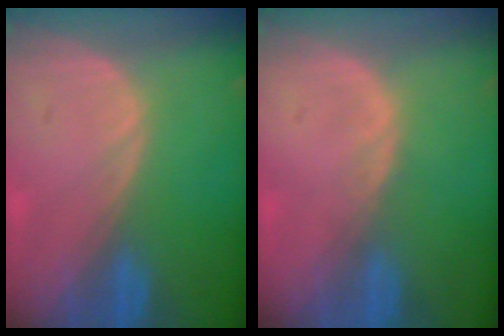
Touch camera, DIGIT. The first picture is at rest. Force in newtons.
{"total": 0.7, "press": 0.6, "slide": 0.2}